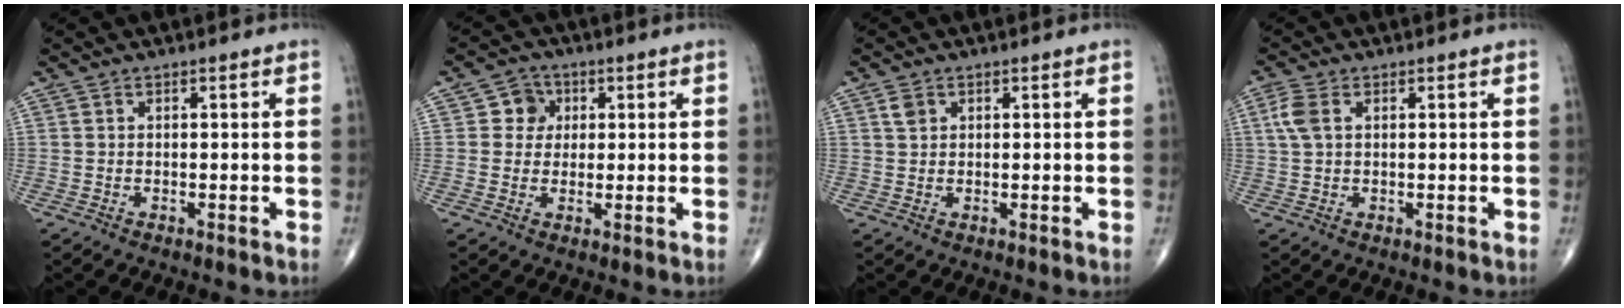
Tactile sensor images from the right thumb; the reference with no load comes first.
{"total": 4.4, "force": [1.1, 4.1, 1.1], "torque": [0.013, 0.005, 0.010]}
{"total": 2.0, "force": [1.0, 1.4, 0.9], "torque": [-0.011, 0.000, 0.019]}
{"total": 3.8, "force": [1.2, 2.2, 2.9], "torque": [-0.075, 0.012, 0.026]}